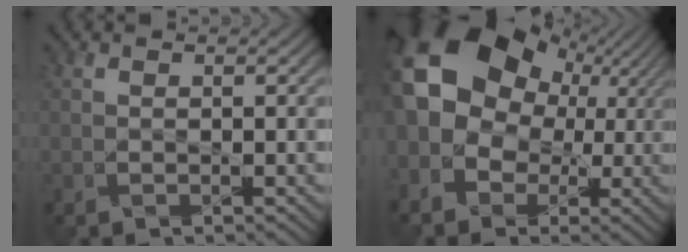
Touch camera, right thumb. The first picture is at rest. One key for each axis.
{"total": 20.4, "fx": 4.4, "fy": 16.5, "fz": 11.2, "tx": -0.252, "ty": 0.024, "tz": 0.058}